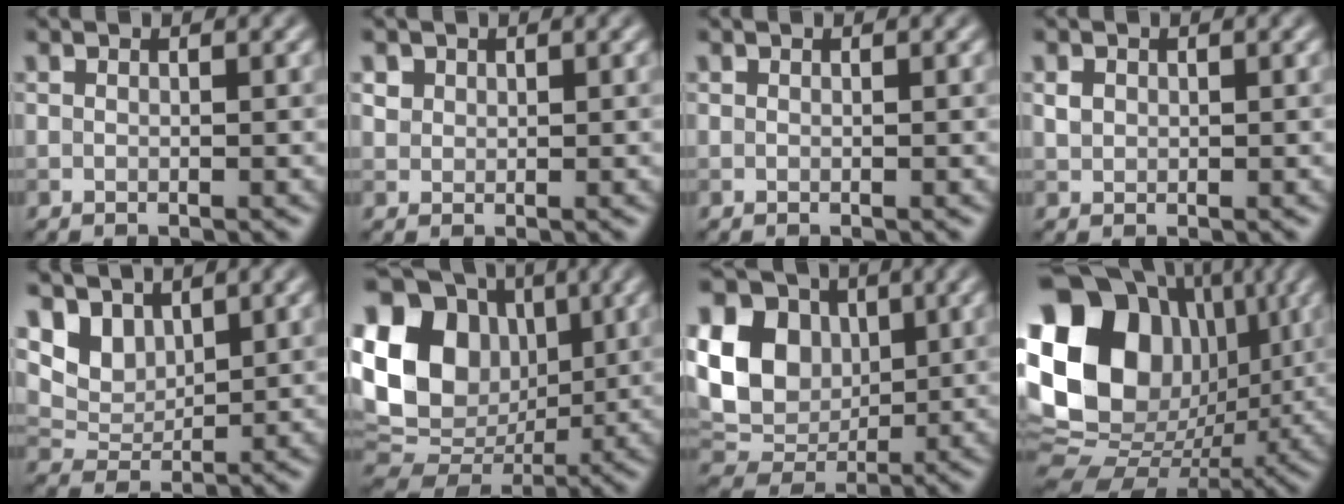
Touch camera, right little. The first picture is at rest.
{"total": 1.3, "force": [0.7, 1.1, 0.3], "torque": [-0.004, -0.008, 0.022]}
{"total": 0.0}
{"total": 1.1, "force": [0.3, 0.9, 0.4], "torque": [-0.007, 0.001, 0.005]}
{"total": 4.4, "force": [2.9, 2.7, 1.8], "torque": [-0.049, -0.017, 0.066]}
{"total": 16.3, "force": [2.6, 13.0, 9.5], "torque": [-0.209, 0.016, 0.049]}
{"total": 11.3, "force": [2.3, 8.8, 6.6], "torque": [-0.146, 0.014, 0.032]}
{"total": 19.3, "force": [3.4, 15.0, 11.6], "torque": [-0.225, 0.010, 0.080]}